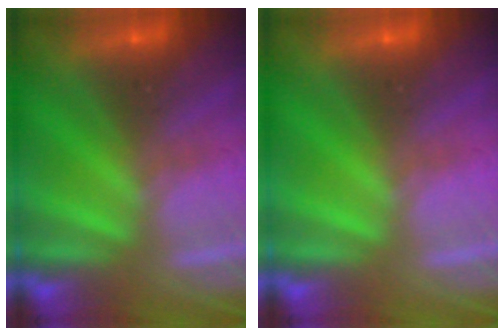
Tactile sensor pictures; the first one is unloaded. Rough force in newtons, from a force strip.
{"total": 0.0}